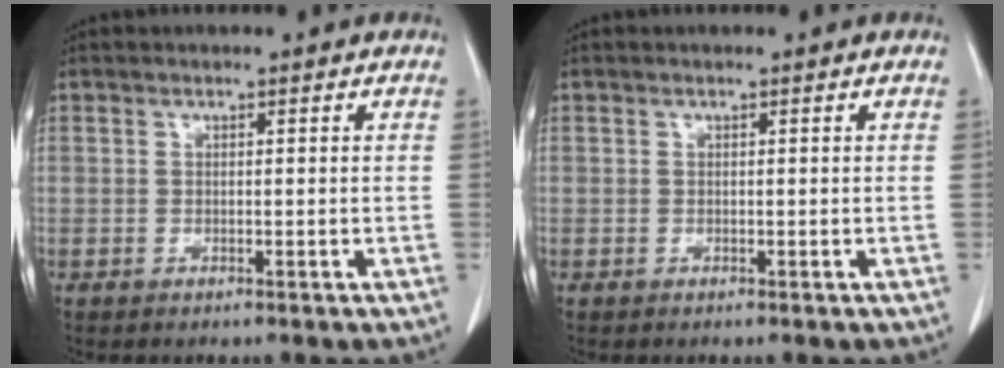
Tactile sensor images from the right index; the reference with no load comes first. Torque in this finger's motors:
{"motor_torque": [0.00, 0.00, 0.00, 0.00]}